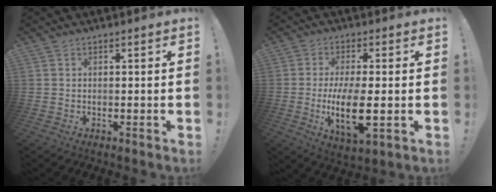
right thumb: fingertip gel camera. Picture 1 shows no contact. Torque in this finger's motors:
{"motor_torque": [0.85, 0.80, 1.56, -0.33, 0.22]}